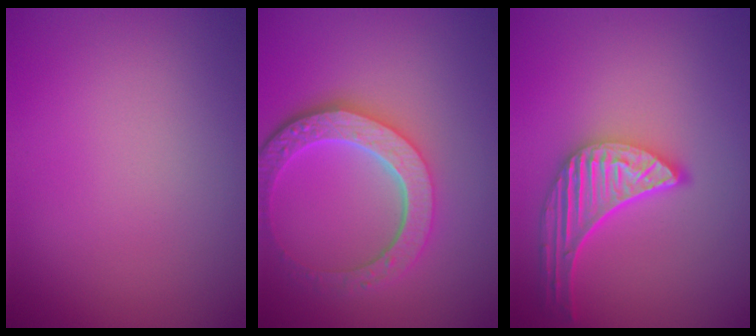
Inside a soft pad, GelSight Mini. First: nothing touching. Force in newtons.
{"total": 5.7, "press": 4.2, "slide": 3.8}
{"total": 5.2, "press": 4.1, "slide": 3.2}